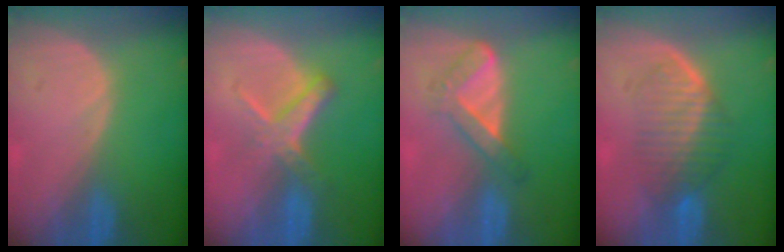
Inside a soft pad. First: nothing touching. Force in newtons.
{"total": 5.7, "press": 5.1, "slide": 2.6}
{"total": 5.6, "press": 4.7, "slide": 3.0}
{"total": 6.3, "press": 6.2, "slide": 1.1}